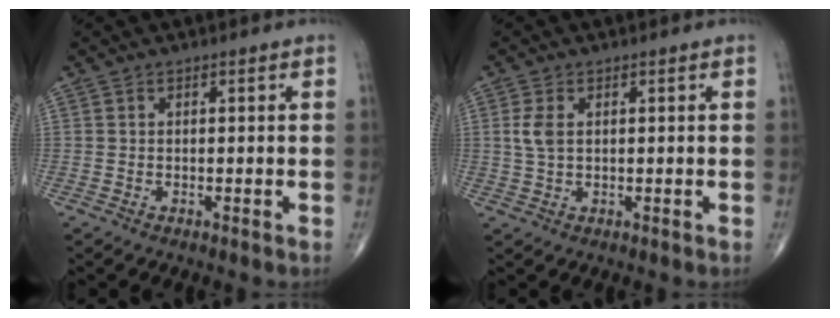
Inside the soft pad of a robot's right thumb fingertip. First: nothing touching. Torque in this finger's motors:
{"motor_torque": [-0.54, 0.75, 0.60, 0.25, 0.02]}